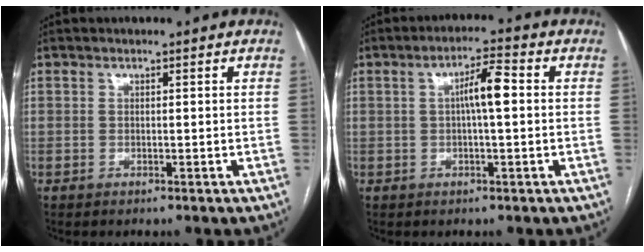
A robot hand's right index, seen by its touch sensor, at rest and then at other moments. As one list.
[{"total": 5.2, "force": [0.5, 0.7, 5.2], "torque": [-0.093, 0.013, 0.005]}]